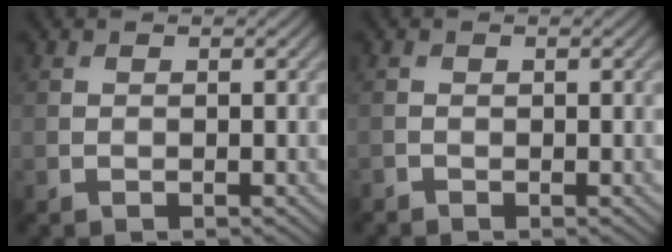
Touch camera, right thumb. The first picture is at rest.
{"total": 0.6, "force": [-0.5, 0.2, 0.0], "torque": [-0.002, -0.003, -0.011]}